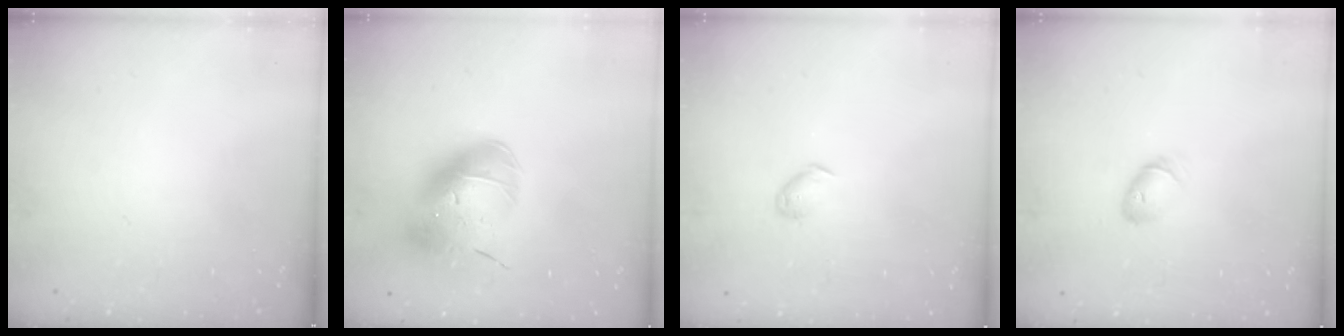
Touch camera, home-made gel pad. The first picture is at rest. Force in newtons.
{"total": 15.3, "press": 15.1, "slide": 2.5}
{"total": 5.4, "press": 5.4, "slide": 0.7}
{"total": 5.7, "press": 5.6, "slide": 1.2}